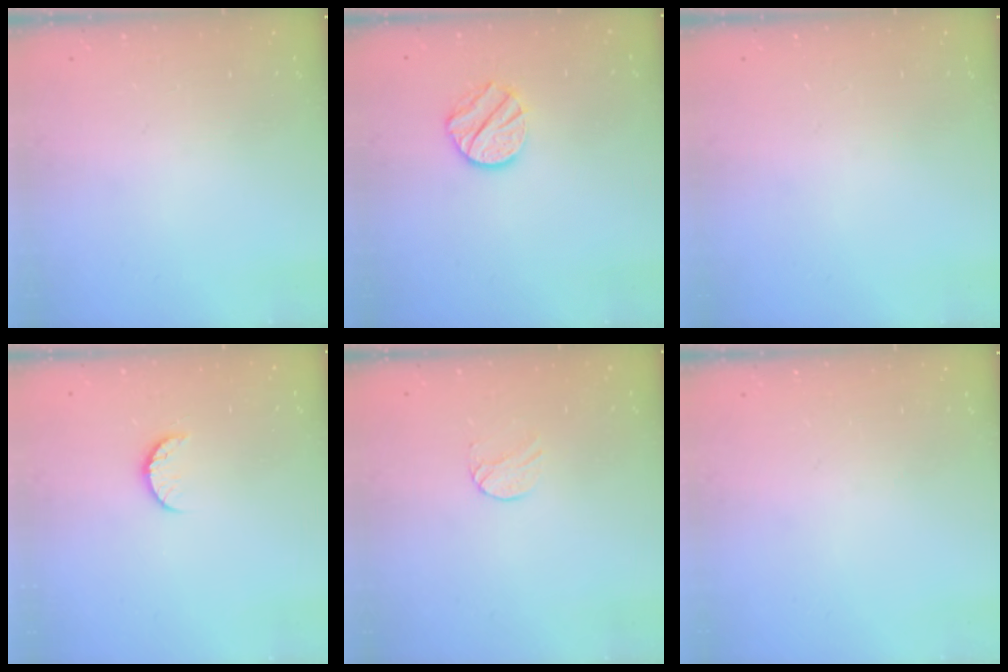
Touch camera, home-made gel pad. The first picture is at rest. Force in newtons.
{"total": 9.3, "press": 9.2, "slide": 0.5}
{"total": 0.0}
{"total": 6.5, "press": 6.5, "slide": 0.7}
{"total": 6.7, "press": 6.7, "slide": 0.4}
{"total": 0.0}